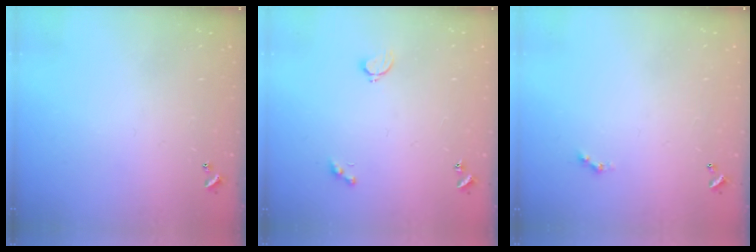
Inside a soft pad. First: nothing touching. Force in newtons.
{"total": 0.8, "press": 0.7, "slide": 0.4}
{"total": 0.5, "press": 0.4, "slide": 0.3}